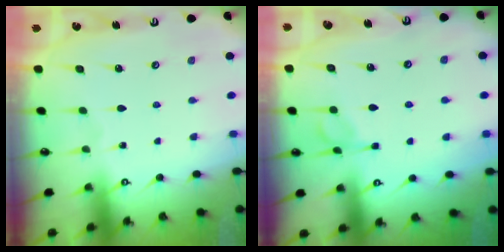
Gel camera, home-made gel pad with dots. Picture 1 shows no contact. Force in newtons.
{"total": 4.4, "press": 4.4, "slide": 0.6}